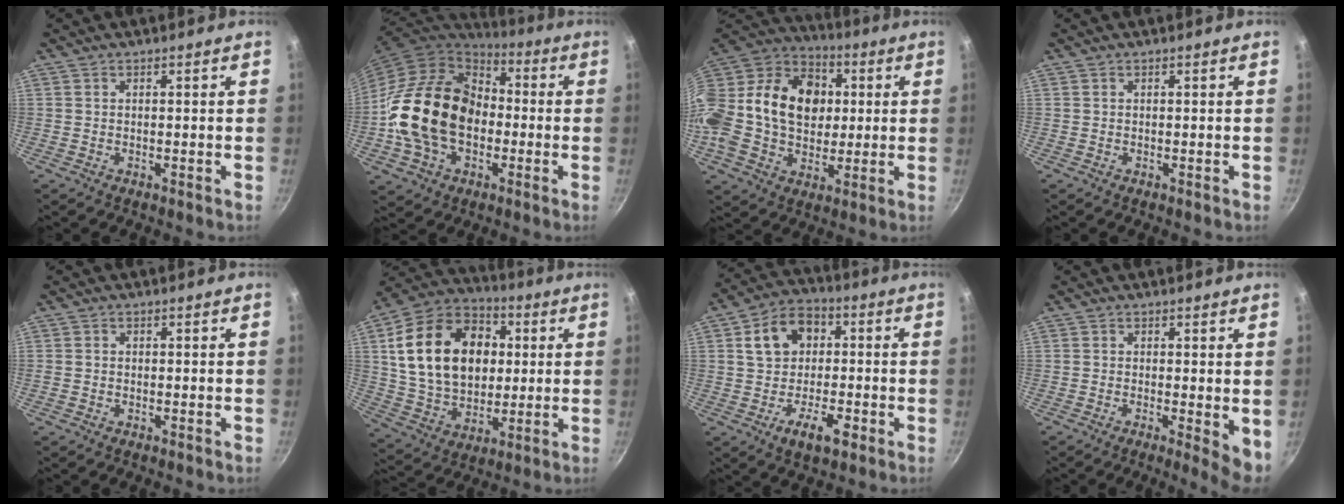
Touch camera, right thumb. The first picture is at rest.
{"total": 22.0, "force": [-2.5, 16.1, 14.8], "torque": [-0.247, 0.044, -0.048]}
{"total": 25.4, "force": [2.5, 19.2, 16.4], "torque": [-0.290, 0.031, 0.032]}
{"total": 0.0}
{"total": 0.7, "force": [-0.1, 0.7, 0.1], "torque": [-0.003, 0.000, -0.001]}
{"total": 23.8, "force": [4.0, 17.1, 16.1], "torque": [-0.255, 0.009, 0.072]}
{"total": 12.3, "force": [-1.4, 9.0, 8.2], "torque": [-0.101, 0.031, -0.035]}
{"total": 5.0, "force": [-0.6, 1.4, 4.8], "torque": [-0.060, -0.010, -0.006]}